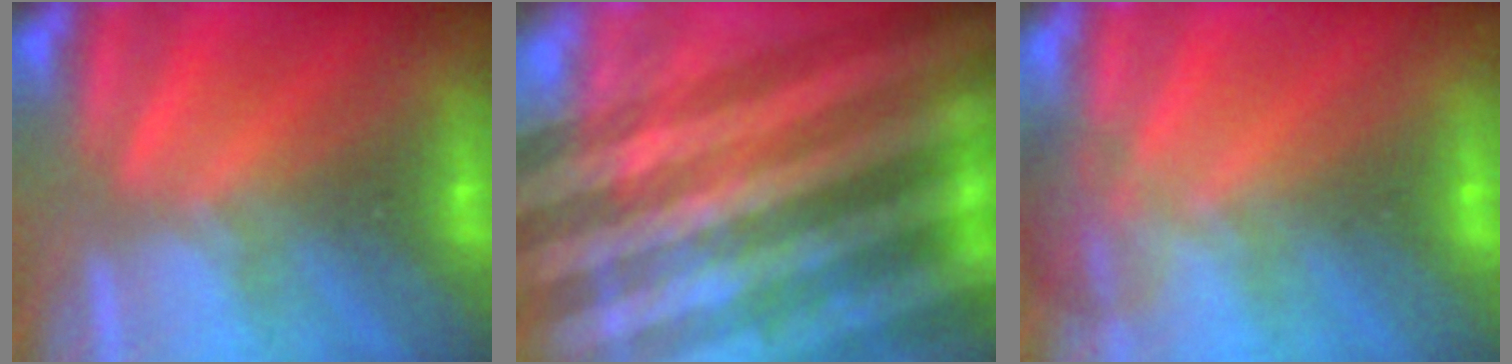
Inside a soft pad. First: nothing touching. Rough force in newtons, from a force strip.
{"total": 8.1}
{"total": 3.8}